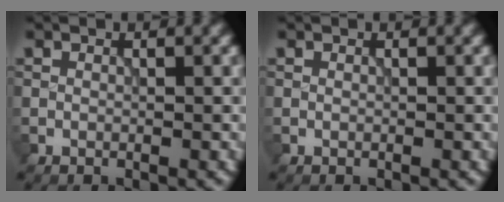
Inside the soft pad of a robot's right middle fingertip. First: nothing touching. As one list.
[{"total": 0.0}]